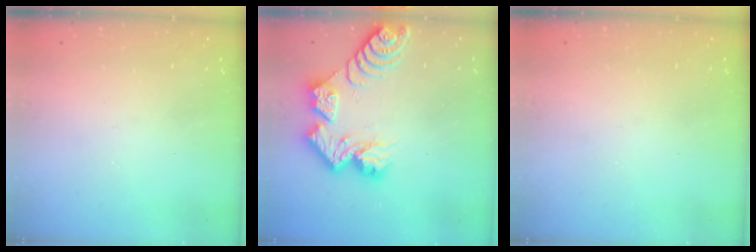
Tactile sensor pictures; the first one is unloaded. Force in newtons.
{"total": 12.7, "press": 12.6, "slide": 1.0}
{"total": 0.0}